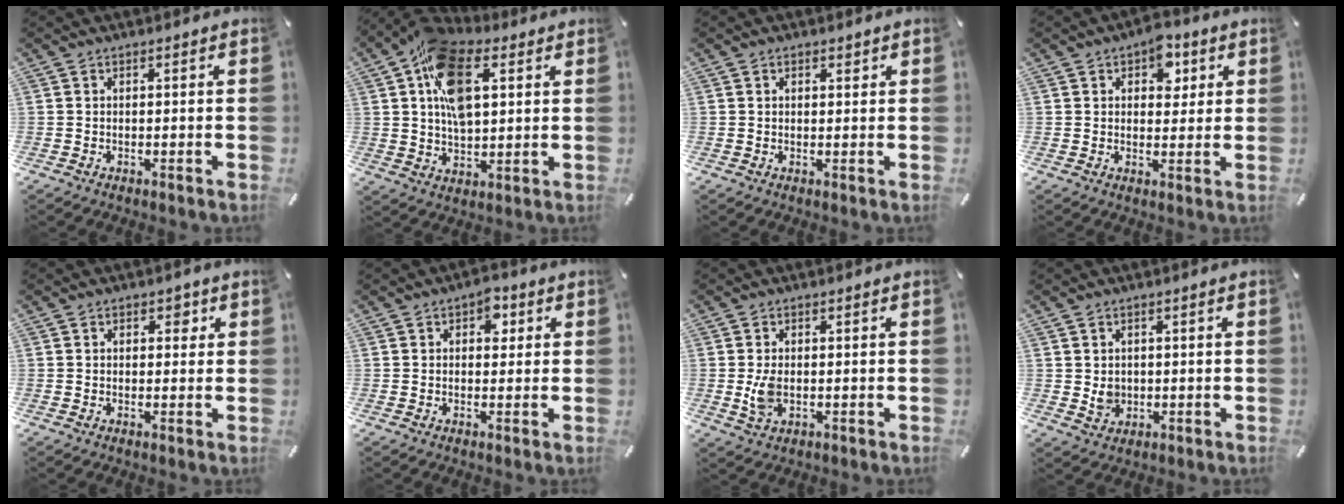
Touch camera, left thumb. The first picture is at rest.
{"total": 15.4, "force": [5.0, 9.2, 11.3], "torque": [-0.209, -0.002, 0.086]}
{"total": 1.1, "force": [0.5, 0.8, 0.5], "torque": [-0.003, 0.002, 0.006]}
{"total": 6.8, "force": [2.9, 4.4, 4.2], "torque": [-0.035, -0.007, 0.042]}
{"total": 2.6, "force": [0.9, 1.9, 1.5], "torque": [-0.010, -0.001, 0.006]}
{"total": 4.2, "force": [1.5, 2.7, 2.8], "torque": [-0.020, -0.007, 0.015]}
{"total": 4.8, "force": [-0.2, 3.0, 3.7], "torque": [-0.072, -0.009, -0.010]}
{"total": 3.5, "force": [0.5, 3.2, 1.2], "torque": [-0.015, -0.005, 0.006]}